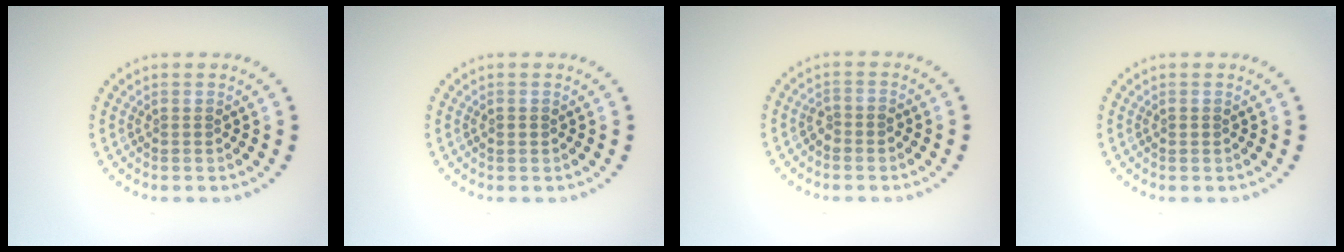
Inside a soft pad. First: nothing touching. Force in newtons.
{"total": 0.8, "press": 0.8, "slide": 0.1}
{"total": 0.9, "press": 0.8, "slide": 0.5}
{"total": 0.6, "press": 0.6, "slide": 0.1}